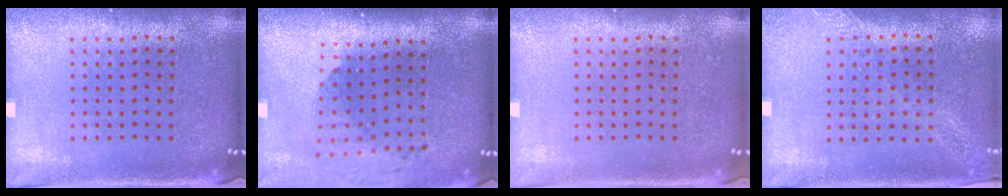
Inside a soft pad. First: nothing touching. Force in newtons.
{"total": 1.8, "press": 1.4, "slide": 1.1}
{"total": 0.0}
{"total": 1.1, "press": 1.1, "slide": 0.2}